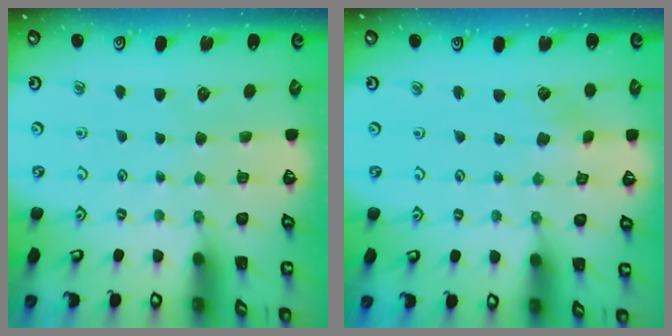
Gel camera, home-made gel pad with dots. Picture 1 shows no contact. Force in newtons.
{"total": 1.9, "press": 1.9, "slide": 0.3}